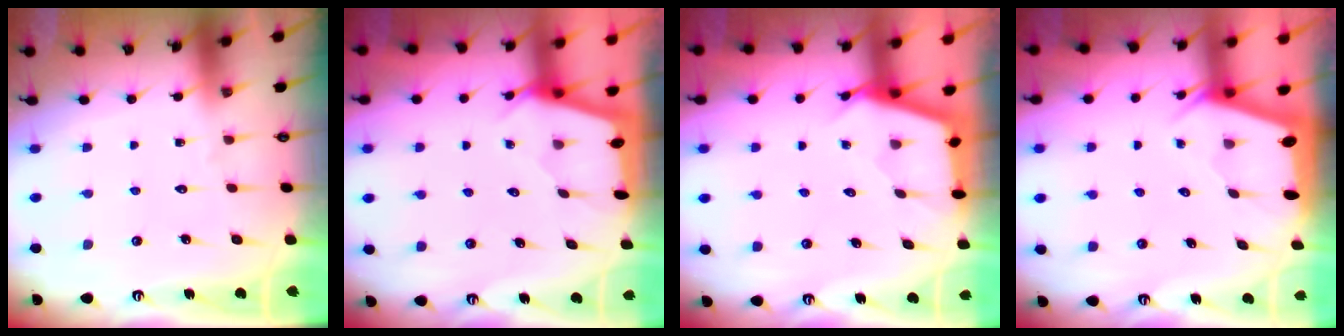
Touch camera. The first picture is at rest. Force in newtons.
{"total": 2.2, "press": 2.2, "slide": 0.3}
{"total": 2.4, "press": 2.4, "slide": 0.2}
{"total": 2.0, "press": 2.0, "slide": 0.3}